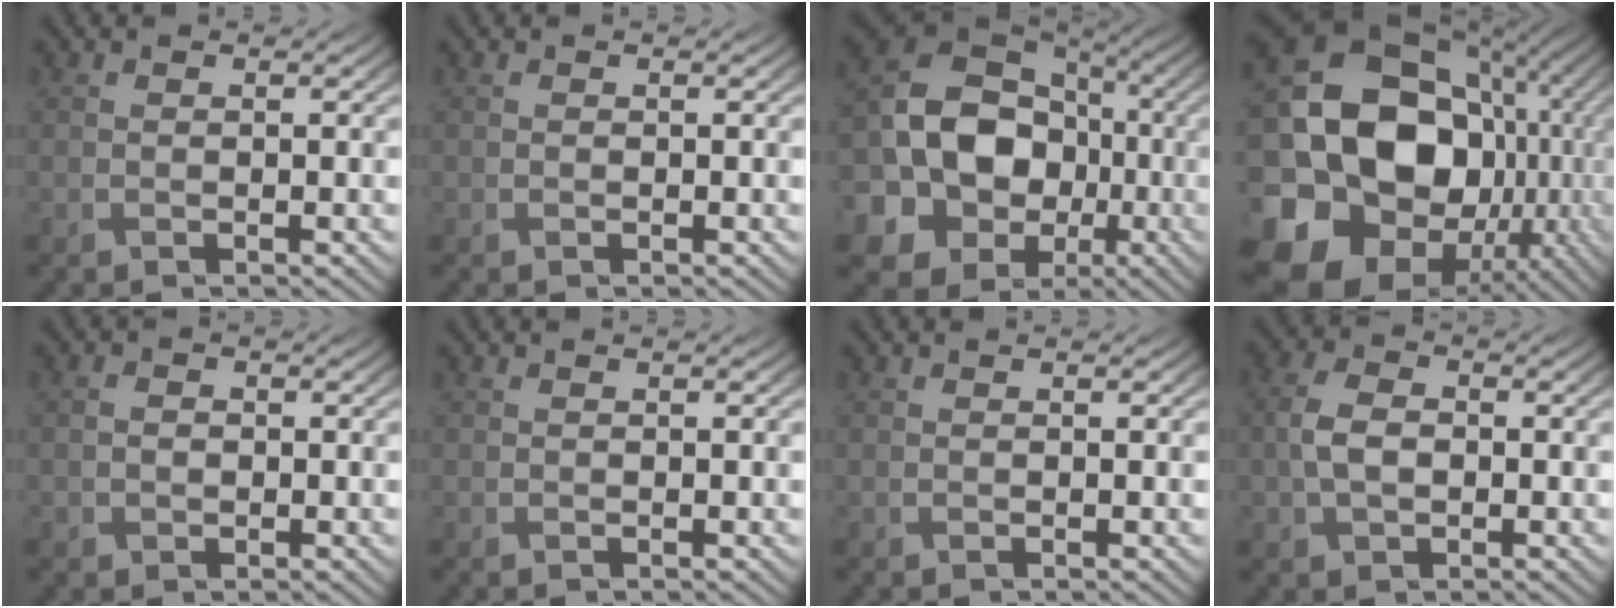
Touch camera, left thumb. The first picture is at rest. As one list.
[{"total": 0.0}, {"total": 18.6, "force": [-3.1, 15.8, 9.5], "torque": [-0.226, -0.025, -0.071]}, {"total": 23.6, "force": [-3.2, 19.1, 13.5], "torque": [-0.298, -0.016, -0.077]}, {"total": 1.5, "force": [-0.3, 1.3, 0.6], "torque": [-0.013, -0.004, -0.007]}, {"total": 0.0}, {"total": 0.0}, {"total": 4.6, "force": [-0.4, 3.2, 3.3], "torque": [-0.080, 0.001, -0.011]}]